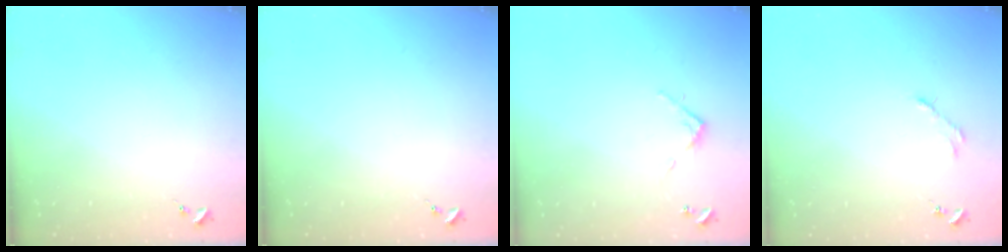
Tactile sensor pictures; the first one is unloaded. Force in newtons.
{"total": 0.0}
{"total": 3.9, "press": 3.9, "slide": 0.3}
{"total": 2.8, "press": 2.8, "slide": 0.4}